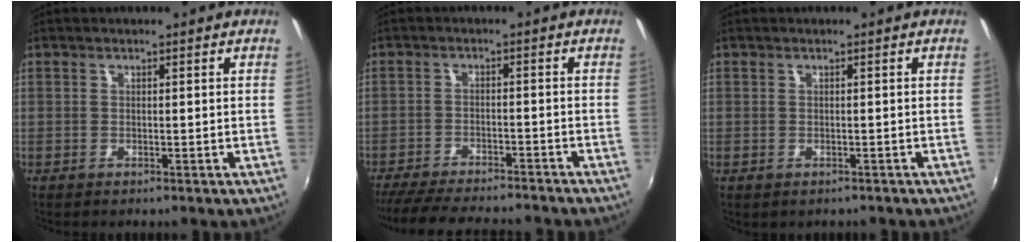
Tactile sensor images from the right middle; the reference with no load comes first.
{"total": 16.2, "force": [-14.3, 2.5, 7.2], "torque": [-0.146, -0.028, -0.213]}
{"total": 0.7, "force": [-0.4, 0.6, 0.2], "torque": [-0.003, -0.003, -0.004]}